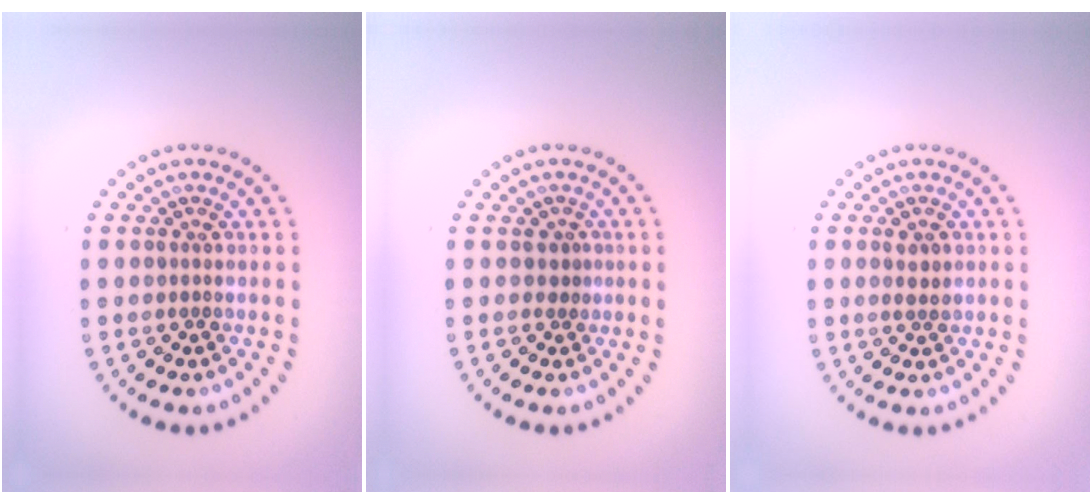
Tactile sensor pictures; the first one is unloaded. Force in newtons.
{"total": 0.9, "press": 0.5, "slide": 0.7}
{"total": 1.3, "press": 1.3, "slide": 0.2}